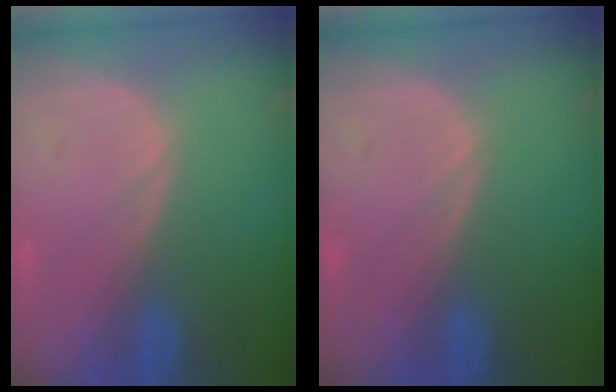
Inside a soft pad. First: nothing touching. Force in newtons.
{"total": 0.0}